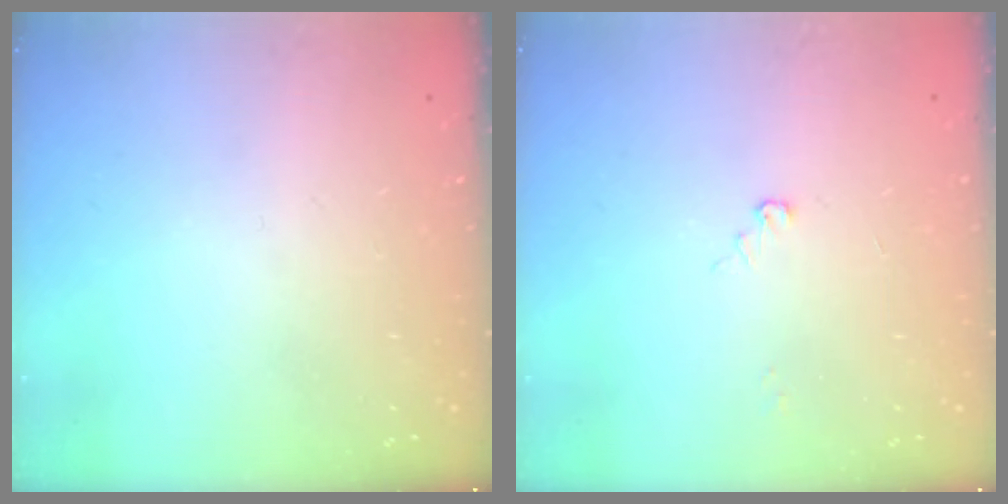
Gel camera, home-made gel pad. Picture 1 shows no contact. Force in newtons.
{"total": 3.8, "press": 3.8, "slide": 0.4}